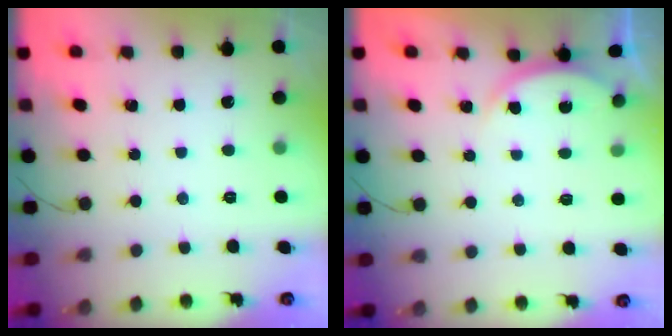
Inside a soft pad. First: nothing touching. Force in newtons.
{"total": 2.4, "press": 2.4, "slide": 0.3}